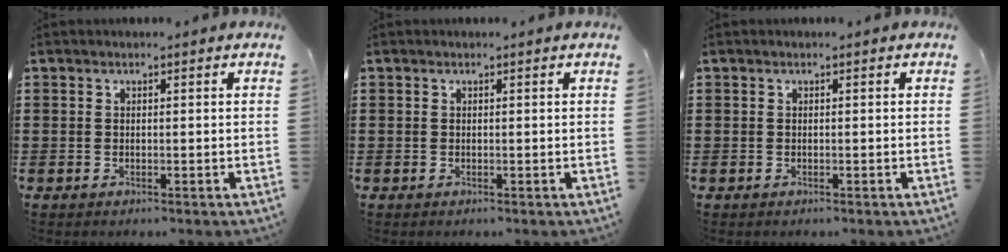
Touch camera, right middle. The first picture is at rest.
{"total": 0.0}
{"total": 0.0}